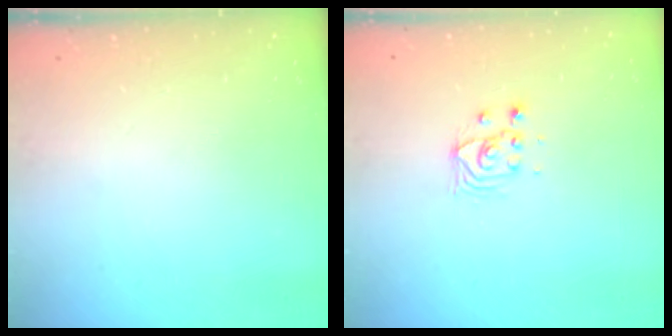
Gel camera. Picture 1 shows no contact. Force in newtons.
{"total": 3.8, "press": 3.8, "slide": 0.2}